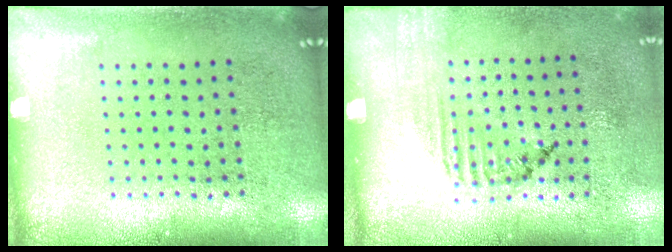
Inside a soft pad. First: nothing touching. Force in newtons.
{"total": 1.6, "press": 1.1, "slide": 1.2}